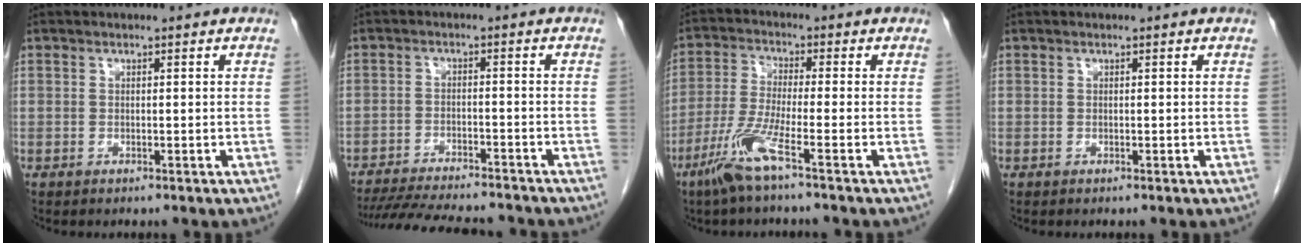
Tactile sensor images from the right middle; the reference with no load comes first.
{"total": 15.7, "force": [-14.2, 2.2, 6.3], "torque": [-0.120, -0.023, -0.203]}
{"total": 7.1, "force": [-4.1, -0.6, 5.7], "torque": [-0.125, -0.014, -0.090]}
{"total": 0.0}